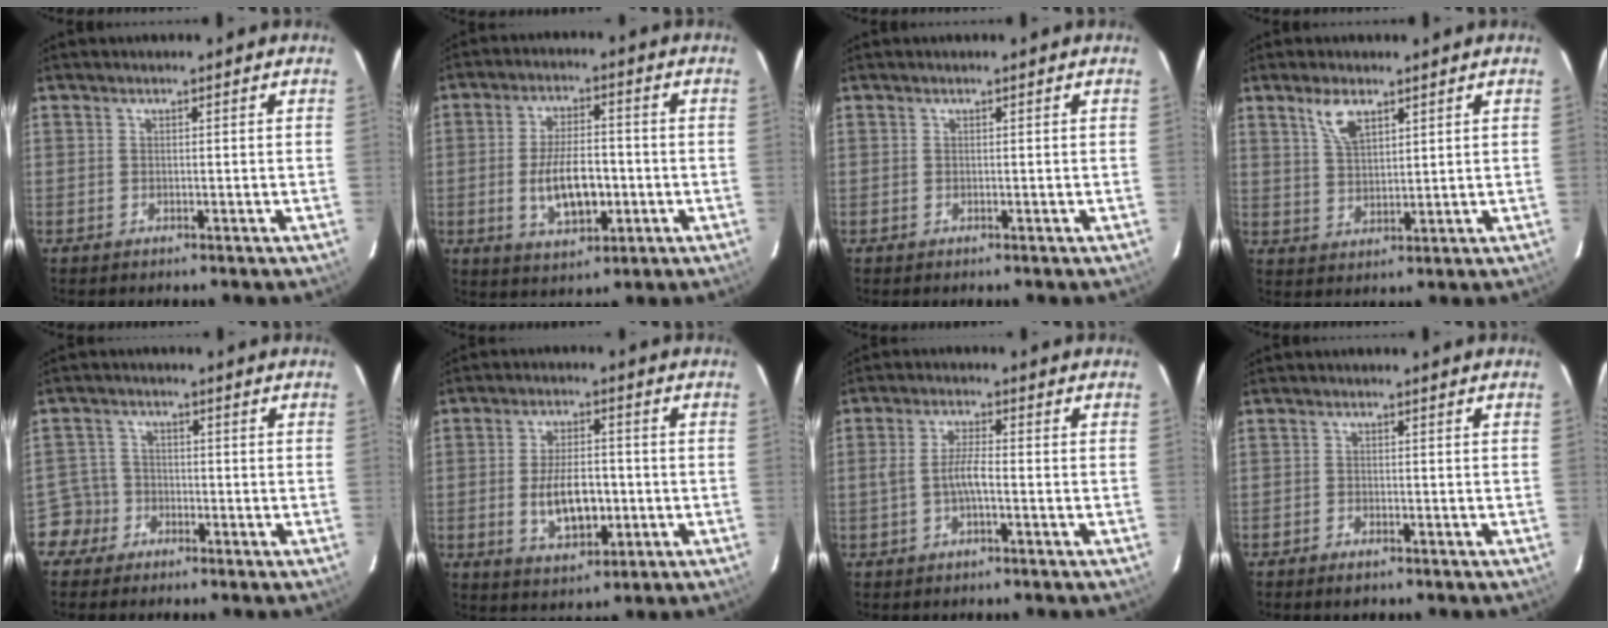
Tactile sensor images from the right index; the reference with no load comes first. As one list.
[{"total": 10.2, "force": [-2.1, 4.7, 8.8], "torque": [-0.169, -0.004, -0.028]}, {"total": 0.0}, {"total": 5.7, "force": [3.4, 2.6, 3.8], "torque": [-0.072, 0.005, 0.071]}, {"total": 4.1, "force": [-2.3, 3.4, -0.4], "torque": [0.009, 0.020, -0.046]}, {"total": 9.4, "force": [-1.8, 4.6, 8.0], "torque": [-0.152, -0.002, -0.021]}, {"total": 4.1, "force": [-1.2, 0.7, 3.8], "torque": [-0.079, 0.008, -0.021]}, {"total": 1.9, "force": [-1.5, 0.8, 0.9], "torque": [-0.024, 0.000, -0.030]}]